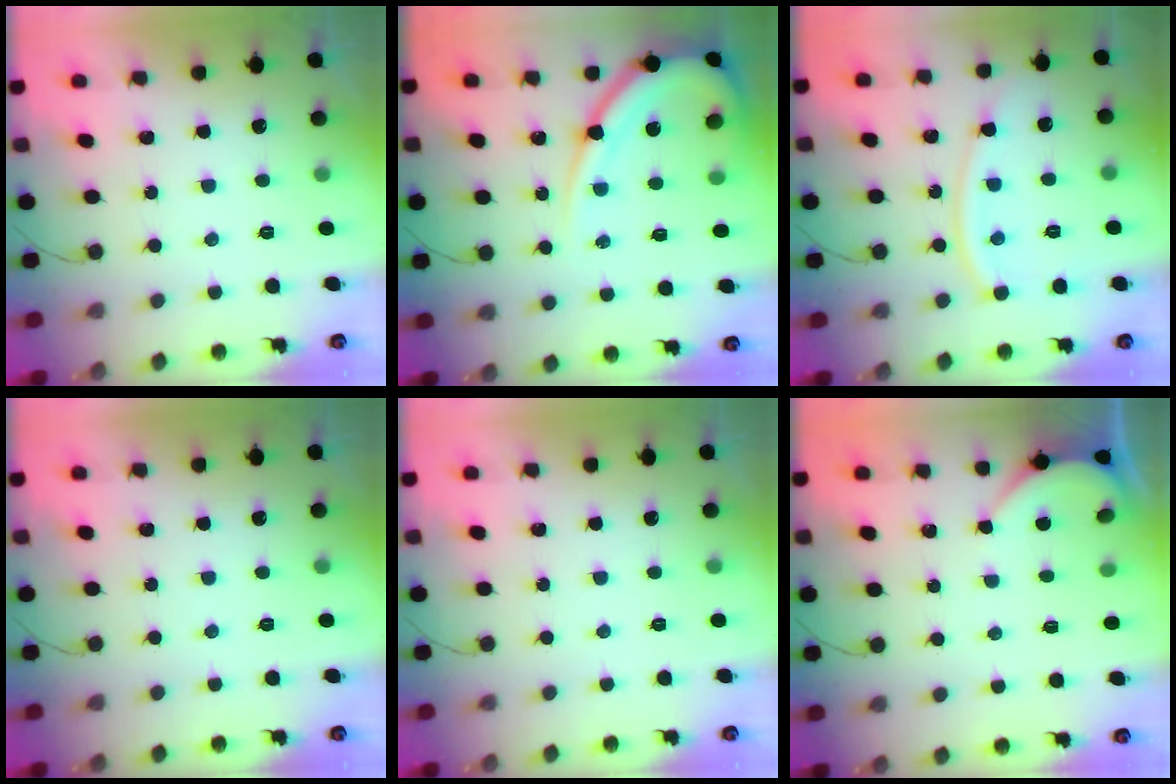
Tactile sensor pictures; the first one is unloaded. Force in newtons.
{"total": 13.4, "press": 13.3, "slide": 1.5}
{"total": 12.0, "press": 11.9, "slide": 1.3}
{"total": 0.0}
{"total": 0.0}
{"total": 2.7, "press": 2.7, "slide": 0.1}